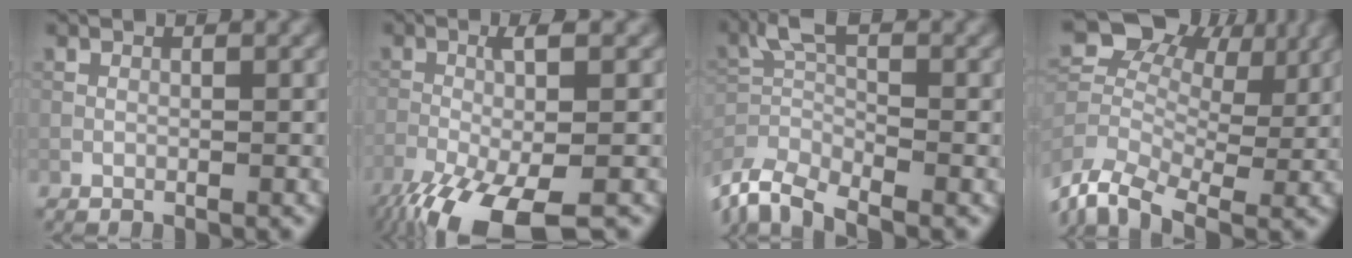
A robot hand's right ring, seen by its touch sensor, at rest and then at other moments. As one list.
[{"total": 9.4, "force": [-5.3, 2.3, 7.5], "torque": [-0.144, -0.019, -0.102]}, {"total": 6.6, "force": [-5.0, 1.7, 3.9], "torque": [-0.078, -0.006, -0.105]}, {"total": 7.6, "force": [-0.9, 5.3, 5.4], "torque": [-0.118, 0.017, -0.035]}]